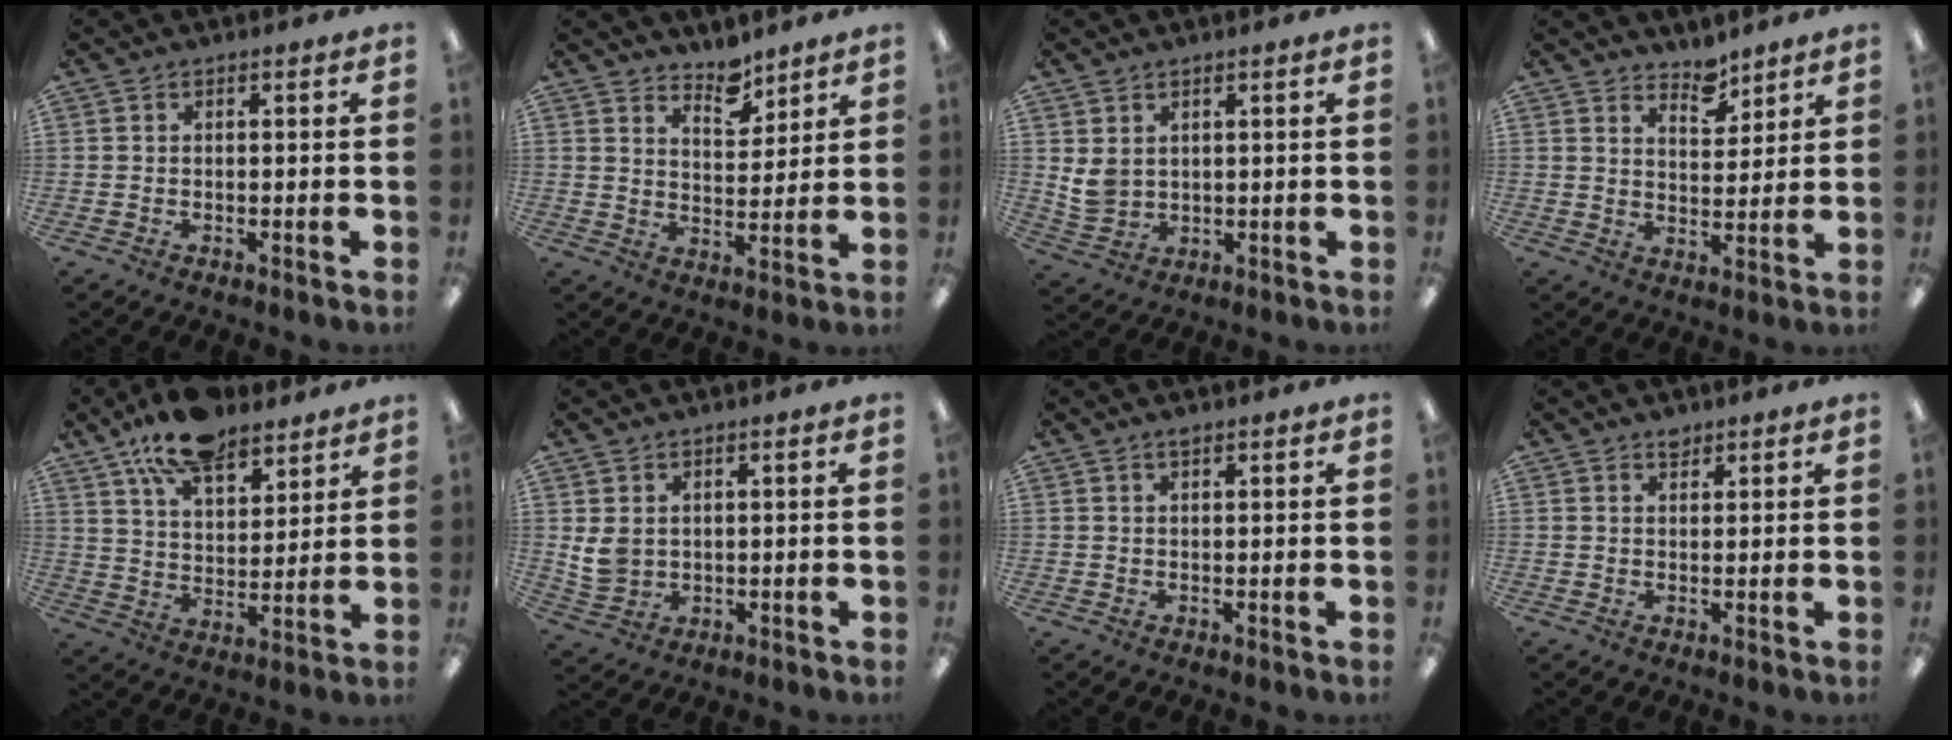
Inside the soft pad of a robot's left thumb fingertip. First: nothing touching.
{"total": 6.7, "force": [5.9, 2.7, 1.8], "torque": [-0.011, -0.044, 0.105]}
{"total": 4.9, "force": [2.4, 3.6, 2.3], "torque": [-0.055, -0.003, 0.048]}
{"total": 5.8, "force": [5.1, 2.3, 1.3], "torque": [-0.007, -0.037, 0.091]}
{"total": 14.2, "force": [10.7, 6.3, 6.8], "torque": [-0.122, -0.051, 0.195]}
{"total": 5.0, "force": [1.8, 3.9, 2.6], "torque": [-0.051, -0.002, 0.037]}
{"total": 1.4, "force": [1.1, 0.3, 0.7], "torque": [-0.007, -0.002, 0.019]}
{"total": 1.9, "force": [1.7, 0.9, 0.5], "torque": [-0.003, -0.004, 0.030]}